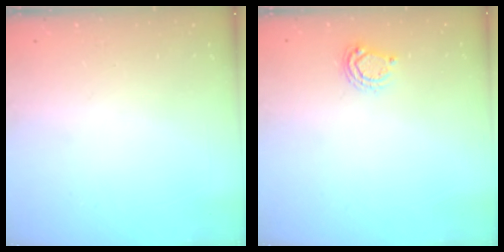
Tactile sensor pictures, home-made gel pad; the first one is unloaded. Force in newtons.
{"total": 5.9, "press": 5.9, "slide": 0.6}